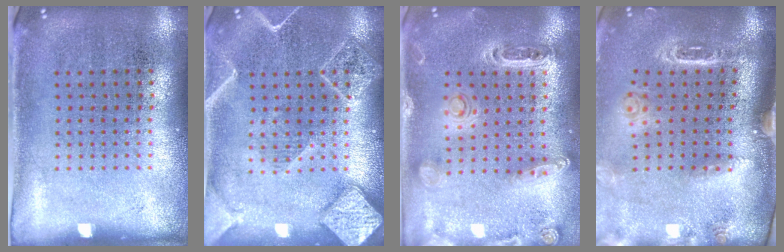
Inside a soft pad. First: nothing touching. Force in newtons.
{"total": 3.6, "press": 3.6, "slide": 0.3}
{"total": 1.2, "press": 1.2, "slide": 0.3}
{"total": 1.9, "press": 1.7, "slide": 0.9}